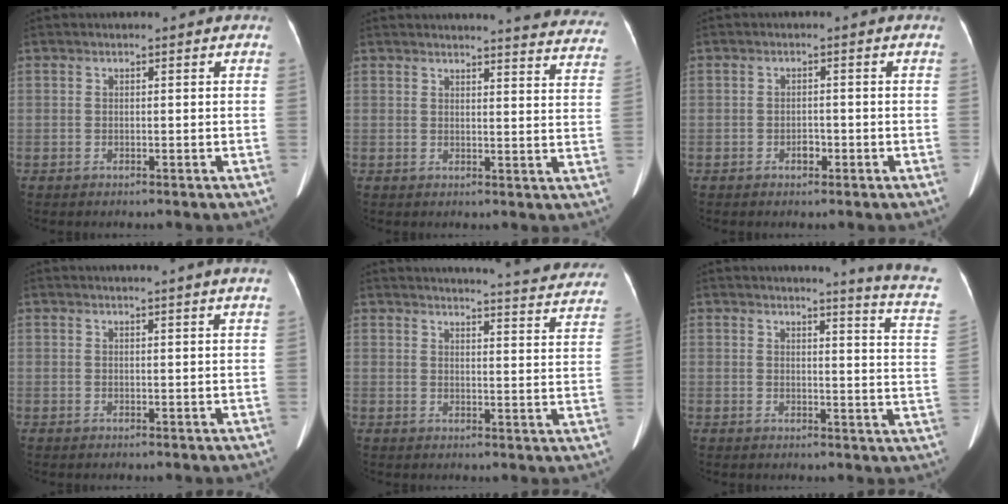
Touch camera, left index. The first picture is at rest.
{"total": 16.7, "force": [16.2, 1.4, 3.6], "torque": [-0.021, -0.086, 0.154]}
{"total": 1.5, "force": [-0.8, 0.9, 0.9], "torque": [-0.012, 0.003, -0.010]}
{"total": 4.1, "force": [3.5, -1.1, 1.8], "torque": [-0.023, 0.007, 0.036]}
{"total": 20.9, "force": [20.1, 1.4, 5.6], "torque": [-0.064, -0.074, 0.218]}
{"total": 9.9, "force": [8.9, -1.8, 3.9], "torque": [-0.051, -0.079, 0.078]}